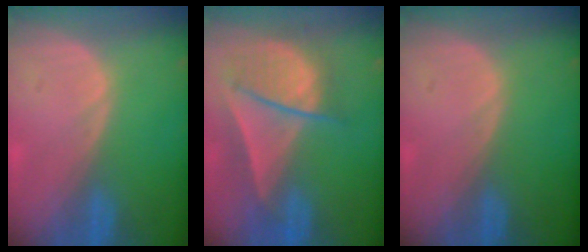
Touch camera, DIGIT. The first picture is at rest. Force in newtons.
{"total": 8.2, "press": 7.5, "slide": 3.3}
{"total": 0.0}